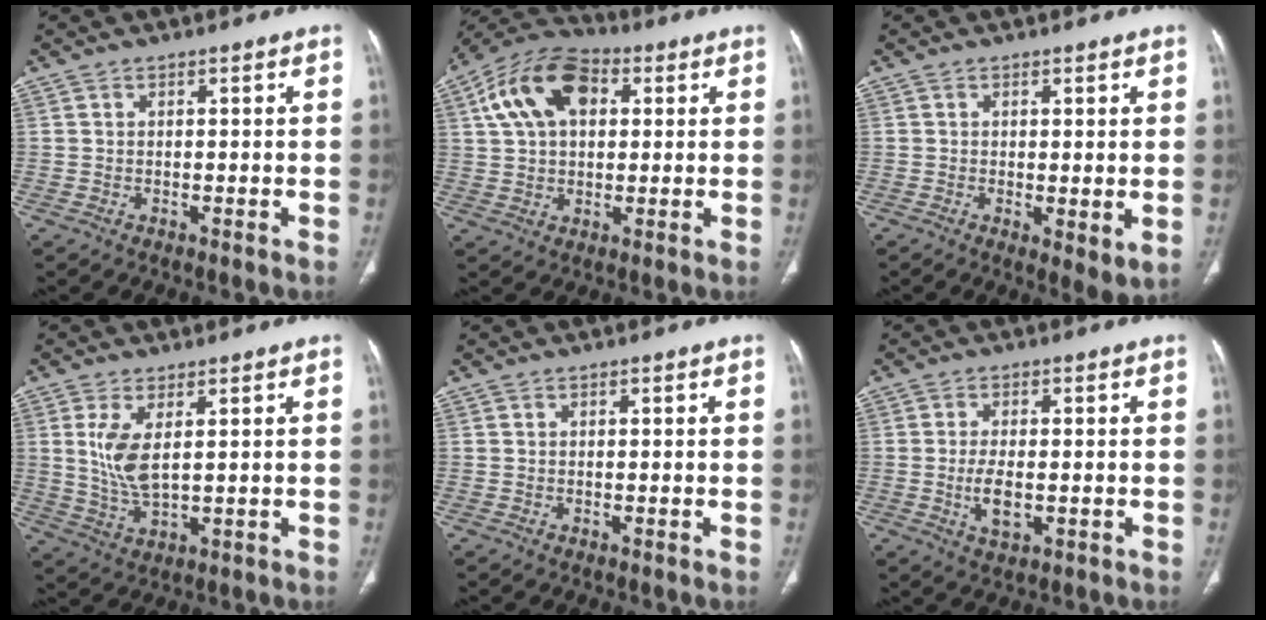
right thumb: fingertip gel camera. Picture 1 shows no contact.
{"total": 14.6, "force": [4.4, 9.2, 10.5], "torque": [-0.179, 0.019, 0.071]}
{"total": 4.4, "force": [-0.5, 1.5, 4.1], "torque": [-0.067, -0.018, -0.006]}
{"total": 7.0, "force": [1.8, 2.7, 6.2], "torque": [-0.137, -0.018, 0.047]}
{"total": 0.0}
{"total": 5.1, "force": [-0.8, 2.4, 4.4], "torque": [-0.085, -0.007, -0.012]}